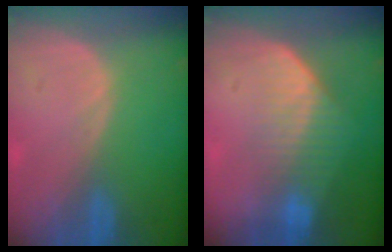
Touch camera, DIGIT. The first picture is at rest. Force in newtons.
{"total": 7.4, "press": 6.4, "slide": 3.8}